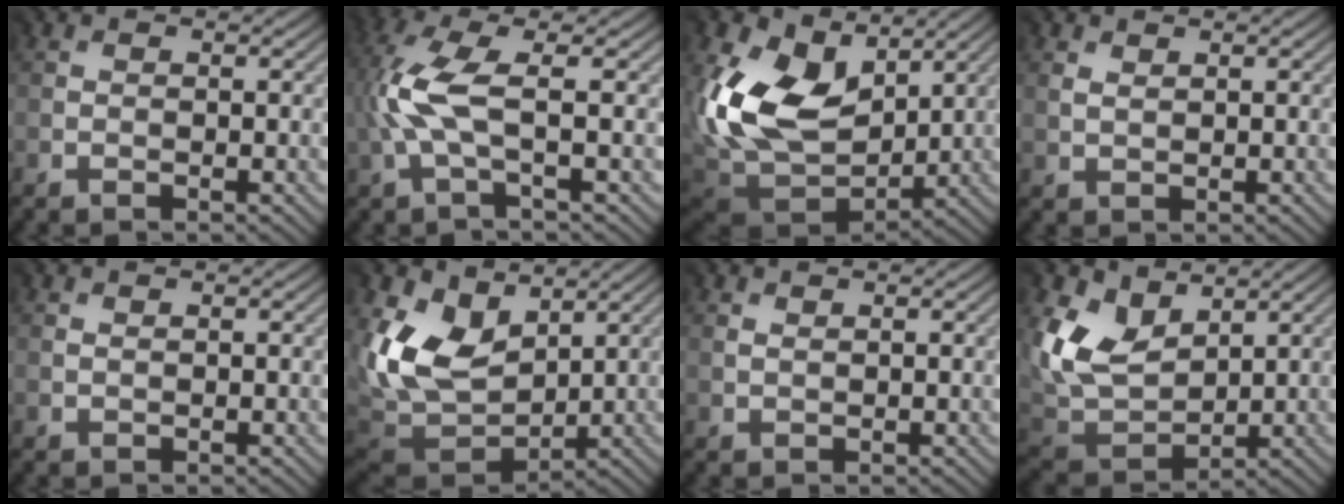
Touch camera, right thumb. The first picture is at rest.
{"total": 5.4, "force": [0.4, 1.3, 5.2], "torque": [-0.131, 0.024, 0.000]}
{"total": 15.3, "force": [5.8, 11.0, 8.9], "torque": [-0.213, -0.001, 0.125]}
{"total": 1.9, "force": [1.7, 0.9, -0.2], "torque": [0.004, 0.002, 0.037]}
{"total": 1.0, "force": [0.8, 0.5, -0.1], "torque": [0.004, 0.000, 0.019]}
{"total": 12.2, "force": [5.8, 8.8, 6.3], "torque": [-0.169, 0.005, 0.115]}
{"total": 1.6, "force": [1.4, 0.9, -0.1], "torque": [0.005, 0.000, 0.032]}
{"total": 9.4, "force": [5.5, 6.3, 4.2], "torque": [-0.130, 0.009, 0.109]}